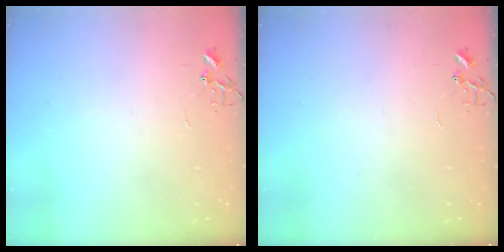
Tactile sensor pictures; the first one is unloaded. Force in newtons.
{"total": 0.0}